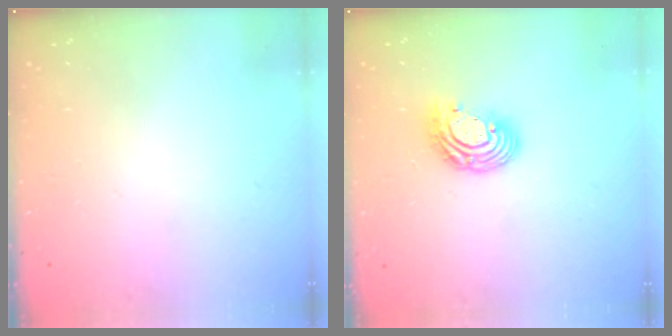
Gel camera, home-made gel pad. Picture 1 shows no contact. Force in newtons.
{"total": 9.9, "press": 9.9, "slide": 0.8}